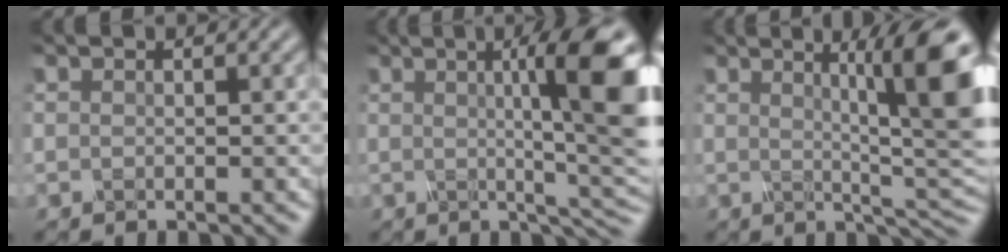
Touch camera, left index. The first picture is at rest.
{"total": 10.7, "force": [1.4, 2.1, 10.4], "torque": [-0.117, 0.003, 0.026]}
{"total": 10.2, "force": [2.4, 1.9, 9.7], "torque": [-0.100, 0.009, 0.039]}